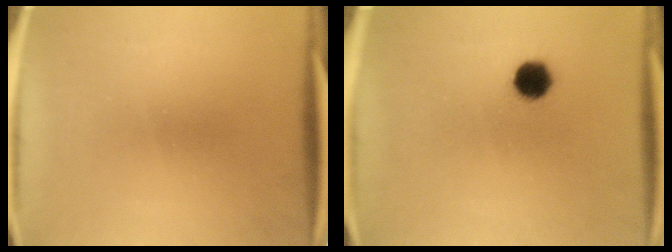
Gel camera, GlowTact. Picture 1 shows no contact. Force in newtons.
{"total": 5.5}